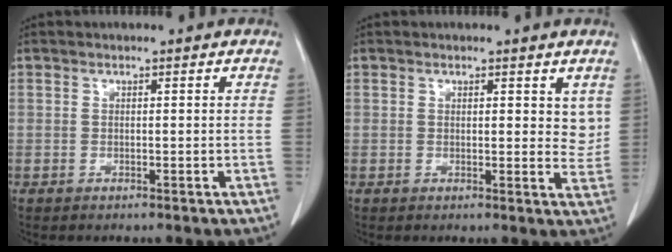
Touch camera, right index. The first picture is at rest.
{"total": 3.5, "force": [1.8, 1.7, 2.4], "torque": [-0.017, -0.012, 0.018]}